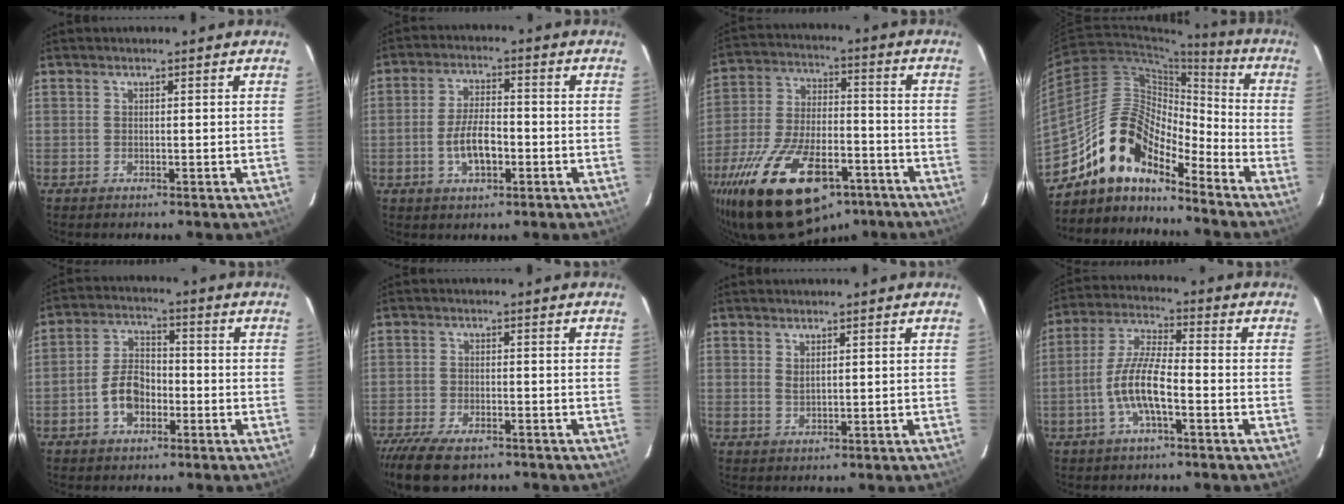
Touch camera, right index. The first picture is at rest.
{"total": 7.1, "force": [-2.3, 3.1, 6.0], "torque": [-0.120, 0.004, -0.037]}
{"total": 26.6, "force": [-16.3, 12.4, 17.0], "torque": [-0.333, -0.024, -0.256]}
{"total": 13.7, "force": [-11.0, 5.3, 6.2], "torque": [-0.111, 0.028, -0.212]}
{"total": 7.5, "force": [-2.9, 4.8, 4.9], "torque": [-0.099, 0.019, -0.047]}
{"total": 10.8, "force": [-8.2, 4.1, 5.7], "torque": [-0.141, -0.032, -0.146]}
{"total": 1.6, "force": [0.8, 0.8, 1.1], "torque": [-0.021, 0.000, 0.015]}
{"total": 9.3, "force": [-3.4, 2.3, 8.4], "torque": [-0.178, 0.006, -0.066]}